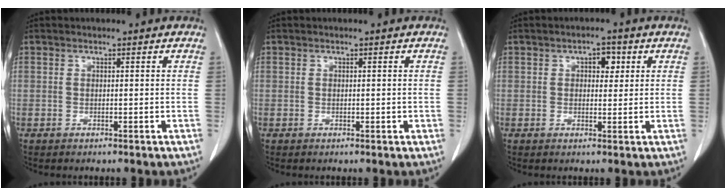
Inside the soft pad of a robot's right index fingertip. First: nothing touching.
{"total": 0.6, "force": [0.0, 0.3, 0.5], "torque": [-0.007, 0.000, 0.003]}
{"total": 2.9, "force": [1.1, 1.7, 2.2], "torque": [-0.028, 0.008, 0.014]}